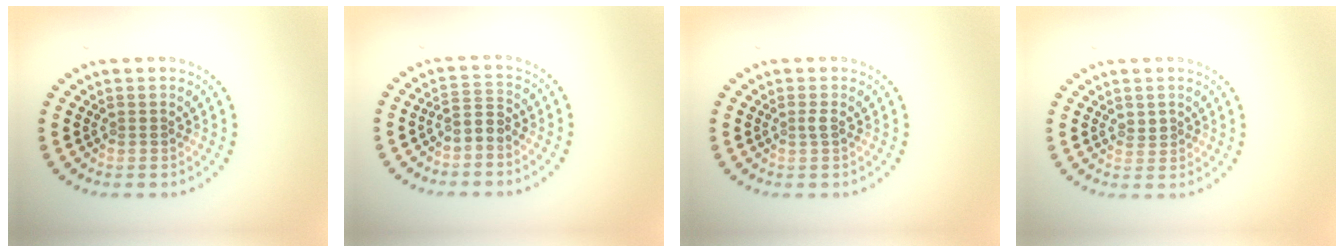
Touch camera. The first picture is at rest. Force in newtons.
{"total": 2.0, "press": 1.4, "slide": 1.4}
{"total": 0.7, "press": 0.4, "slide": 0.5}
{"total": 1.0, "press": 0.9, "slide": 0.4}